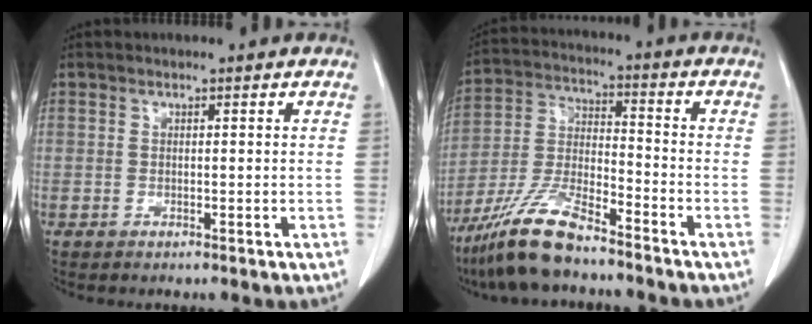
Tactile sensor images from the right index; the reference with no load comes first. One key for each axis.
{"total": 11.6, "fx": -9.0, "fy": 1.8, "fz": 7.0, "tx": -0.151, "ty": -0.017, "tz": -0.172}